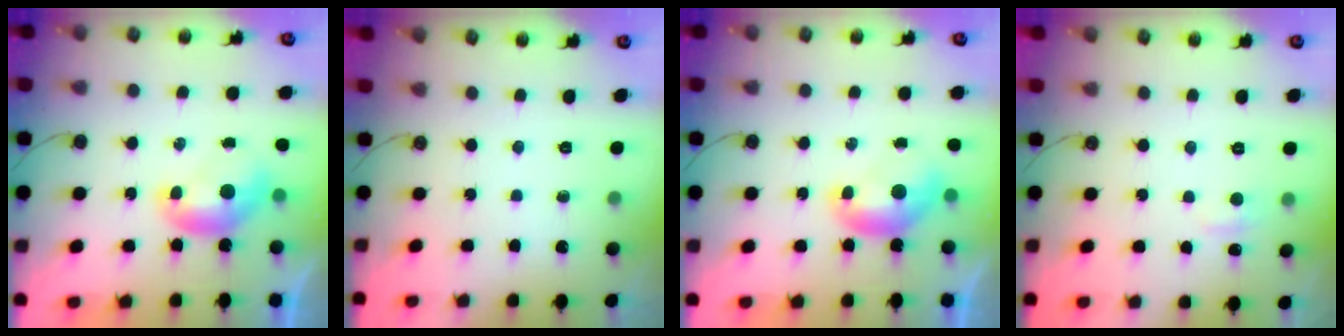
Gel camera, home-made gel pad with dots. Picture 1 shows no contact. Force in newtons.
{"total": 0.0}
{"total": 0.0}
{"total": 1.6, "press": 1.4, "slide": 0.7}